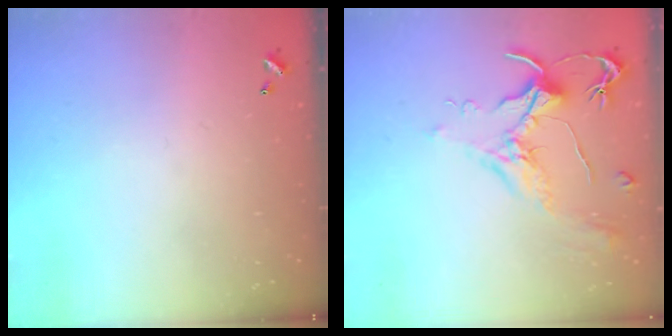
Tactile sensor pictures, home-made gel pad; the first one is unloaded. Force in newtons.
{"total": 2.0, "press": 1.8, "slide": 0.8}